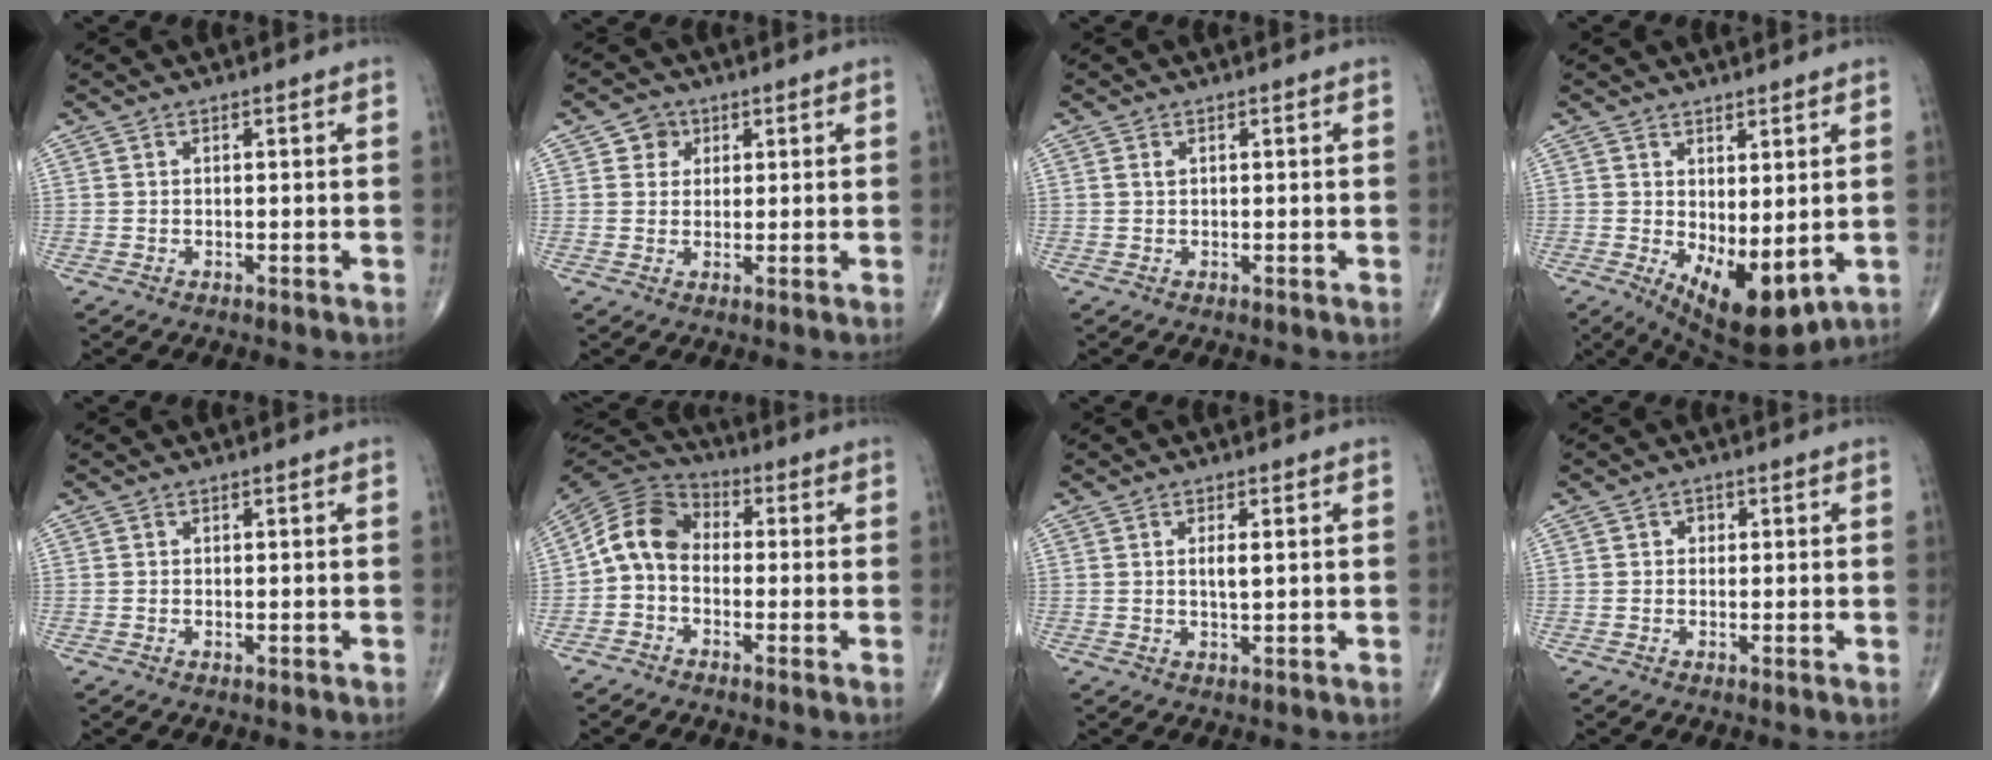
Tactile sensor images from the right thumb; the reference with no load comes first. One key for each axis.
{"total": 3.5, "fx": 1.4, "fy": 3.1, "fz": 0.7, "tx": 0.009, "ty": -0.002, "tz": 0.017}
{"total": 0.8, "fx": 0.3, "fy": 0.4, "fz": 0.6, "tx": -0.014, "ty": 0.006, "tz": 0.008}
{"total": 10.8, "fx": -1.4, "fy": 4.9, "fz": 9.6, "tx": -0.137, "ty": -0.020, "tz": 0.000}
{"total": 0.0}
{"total": 9.0, "fx": -1.1, "fy": 6.9, "fz": 5.8, "tx": -0.098, "ty": 0.032, "tz": -0.041}
{"total": 2.6, "fx": 0.6, "fy": 0.6, "fz": 2.4, "tx": -0.045, "ty": -0.003, "tz": 0.011}
{"total": 1.4, "fx": 0.2, "fy": 1.2, "fz": 0.6, "tx": 0.000, "ty": 0.003, "tz": -0.001}